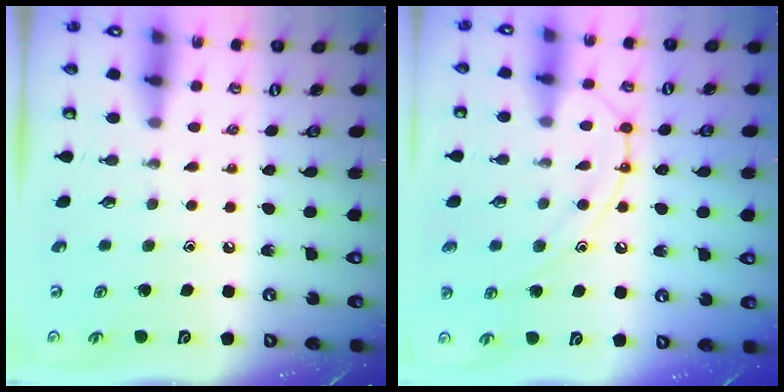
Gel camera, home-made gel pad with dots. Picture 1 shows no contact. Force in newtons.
{"total": 12.2, "press": 12.2, "slide": 1.3}